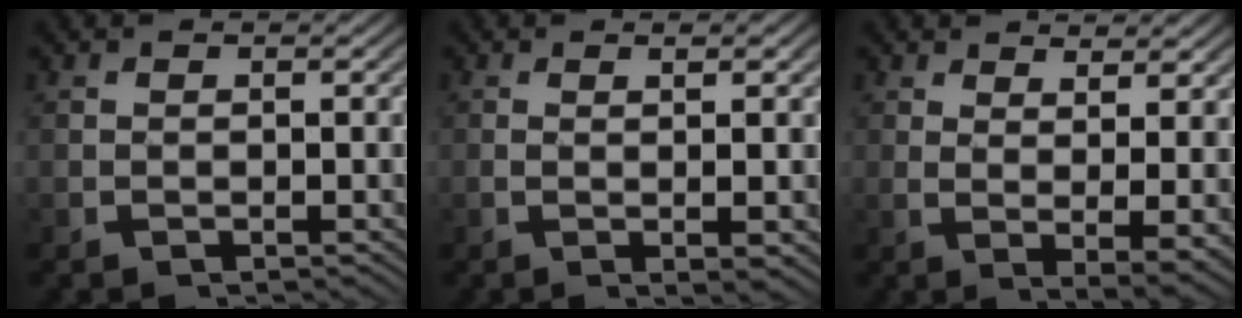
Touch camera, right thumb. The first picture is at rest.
{"total": 3.3, "force": [0.0, 0.2, 3.3], "torque": [-0.057, -0.007, 0.007]}
{"total": 5.2, "force": [0.6, 1.5, 5.0], "torque": [-0.085, -0.024, 0.026]}